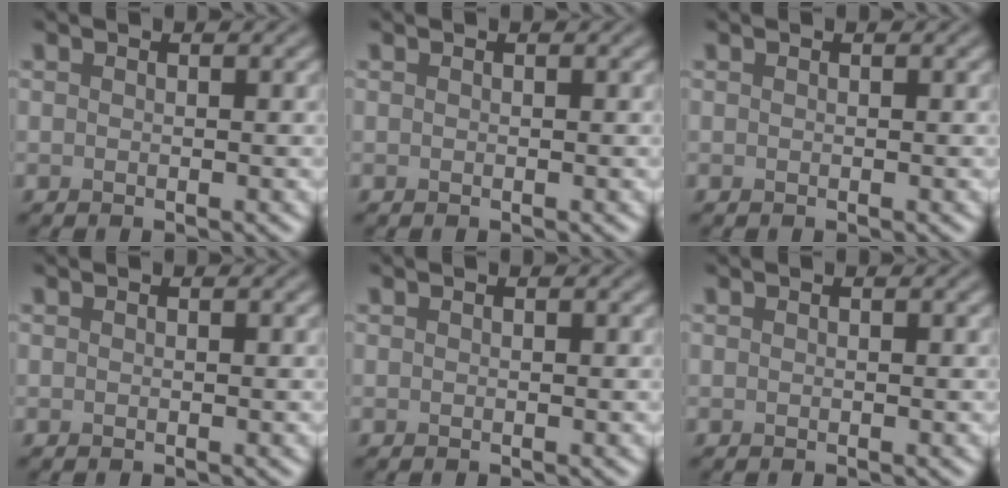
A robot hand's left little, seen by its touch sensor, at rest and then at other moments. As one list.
[{"total": 0.0}, {"total": 0.0}, {"total": 0.0}, {"total": 0.0}, {"total": 0.0}]